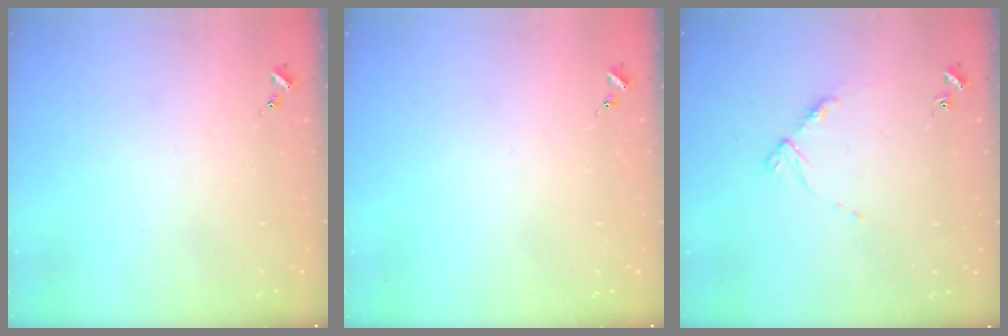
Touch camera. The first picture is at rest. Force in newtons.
{"total": 0.0}
{"total": 5.2, "press": 5.1, "slide": 0.7}